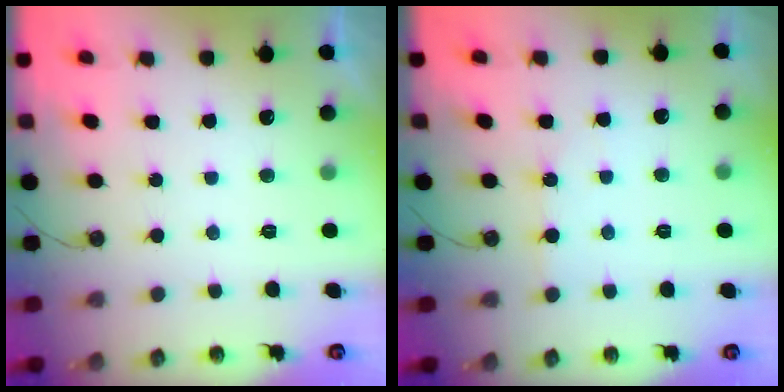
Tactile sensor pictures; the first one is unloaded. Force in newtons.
{"total": 2.9, "press": 2.9, "slide": 0.3}